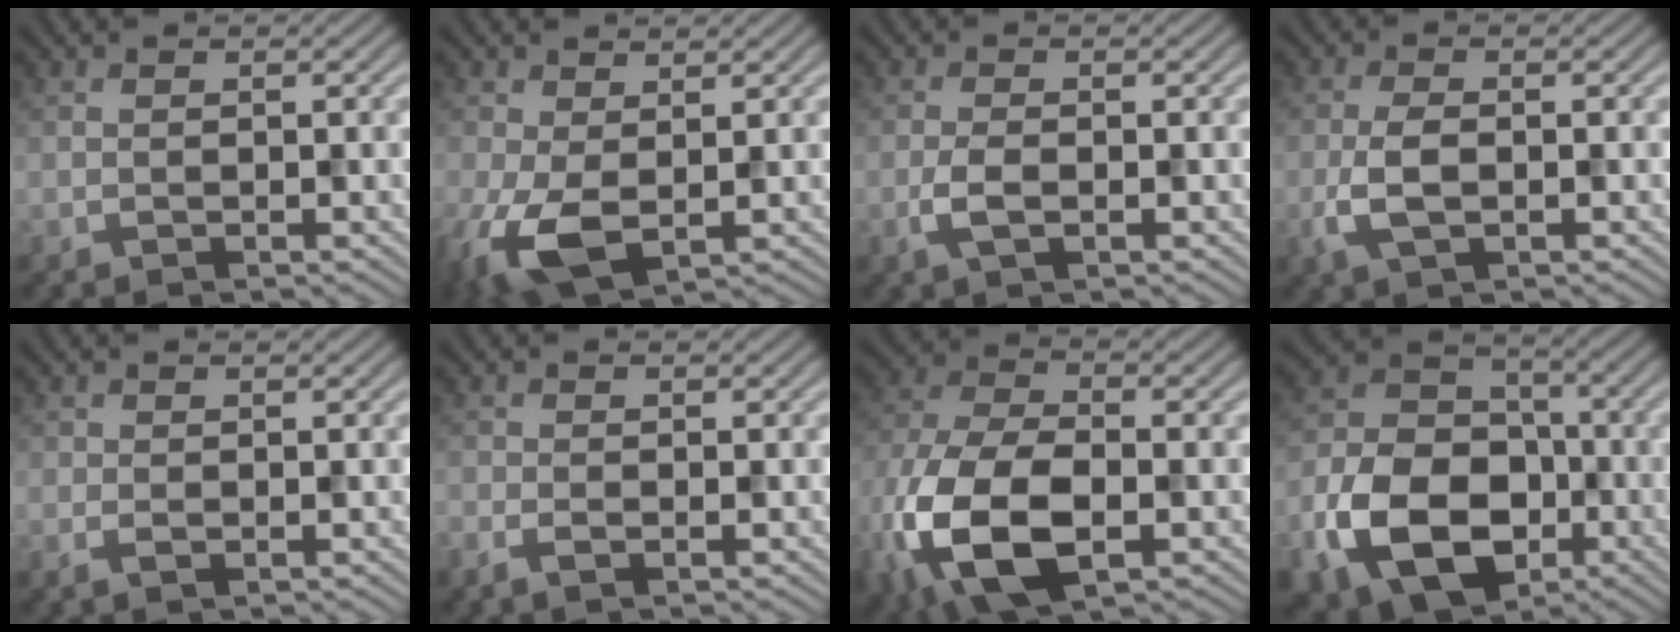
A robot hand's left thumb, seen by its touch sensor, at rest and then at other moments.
{"total": 6.6, "force": [-1.1, 3.8, 5.3], "torque": [-0.139, -0.011, -0.023]}
{"total": 2.5, "force": [-0.8, 1.1, 2.1], "torque": [-0.051, -0.004, -0.019]}
{"total": 4.0, "force": [-0.9, 1.9, 3.4], "torque": [-0.084, -0.003, -0.021]}
{"total": 1.3, "force": [-0.2, 0.9, 0.9], "torque": [-0.022, -0.002, -0.004]}
{"total": 1.6, "force": [-0.8, 0.7, 1.2], "torque": [-0.030, -0.005, -0.018]}
{"total": 16.1, "force": [-5.5, 9.1, 12.2], "torque": [-0.304, -0.041, -0.099]}
{"total": 14.3, "force": [-5.9, 10.0, 8.4], "torque": [-0.191, -0.035, -0.120]}